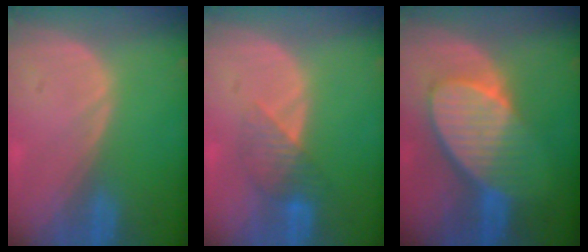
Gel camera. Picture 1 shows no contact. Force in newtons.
{"total": 4.0, "press": 3.8, "slide": 1.0}
{"total": 8.9, "press": 8.0, "slide": 3.8}